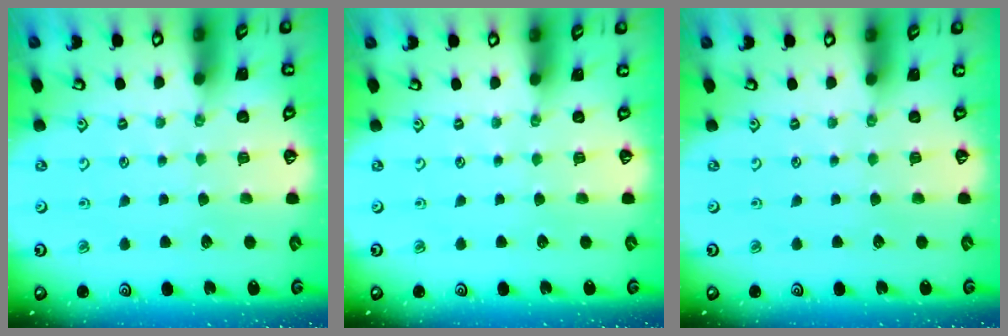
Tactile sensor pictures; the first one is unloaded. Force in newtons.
{"total": 0.0}
{"total": 0.0}